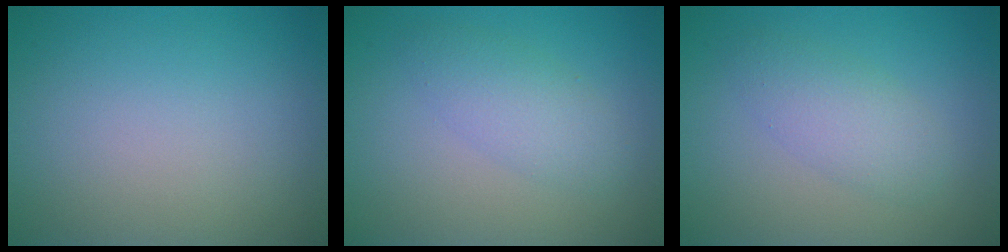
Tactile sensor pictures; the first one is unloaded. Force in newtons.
{"total": 2.8, "press": 2.8, "slide": 0.1}
{"total": 2.9, "press": 2.9, "slide": 0.1}